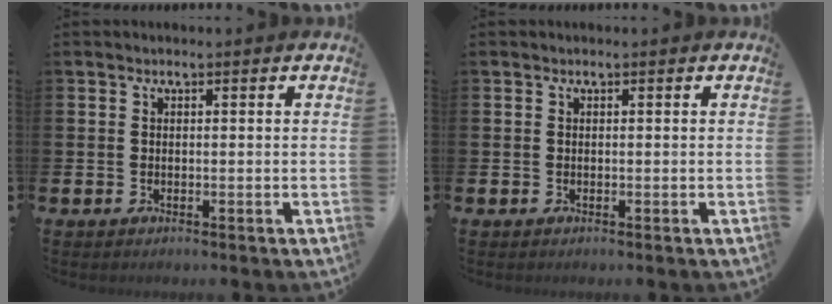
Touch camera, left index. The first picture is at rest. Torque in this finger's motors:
{"motor_torque": [-0.08, 0.00, 0.04, 0.02]}